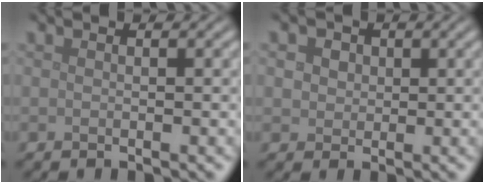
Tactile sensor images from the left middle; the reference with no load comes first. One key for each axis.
{"total": 3.8, "fx": 1.6, "fy": 2.9, "fz": 1.8, "tx": -0.033, "ty": 0.012, "tz": 0.016}